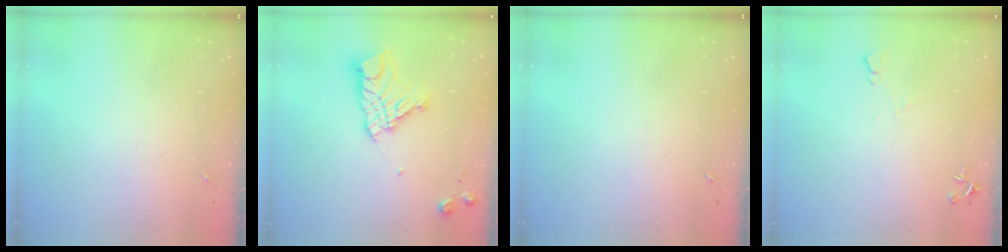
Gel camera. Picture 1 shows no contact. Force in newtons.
{"total": 14.5, "press": 14.5, "slide": 1.3}
{"total": 0.0}
{"total": 5.9, "press": 5.8, "slide": 1.0}